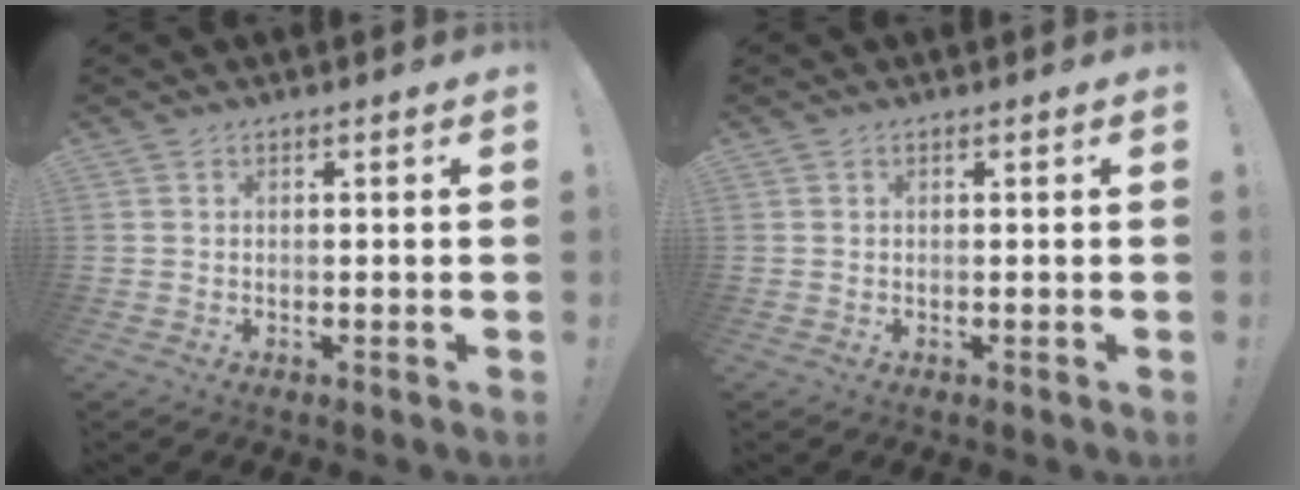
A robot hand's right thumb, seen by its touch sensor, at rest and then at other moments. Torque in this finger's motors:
{"motor_torque": [-0.09, -0.21, 0.07, 0.05, -0.08]}